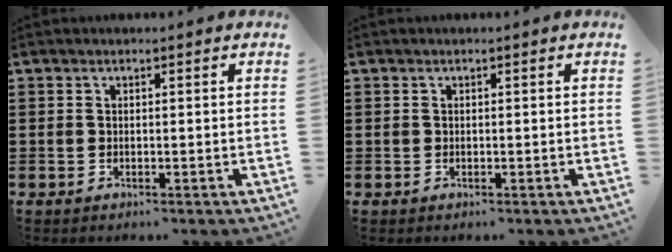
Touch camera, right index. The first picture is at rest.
{"total": 0.0}